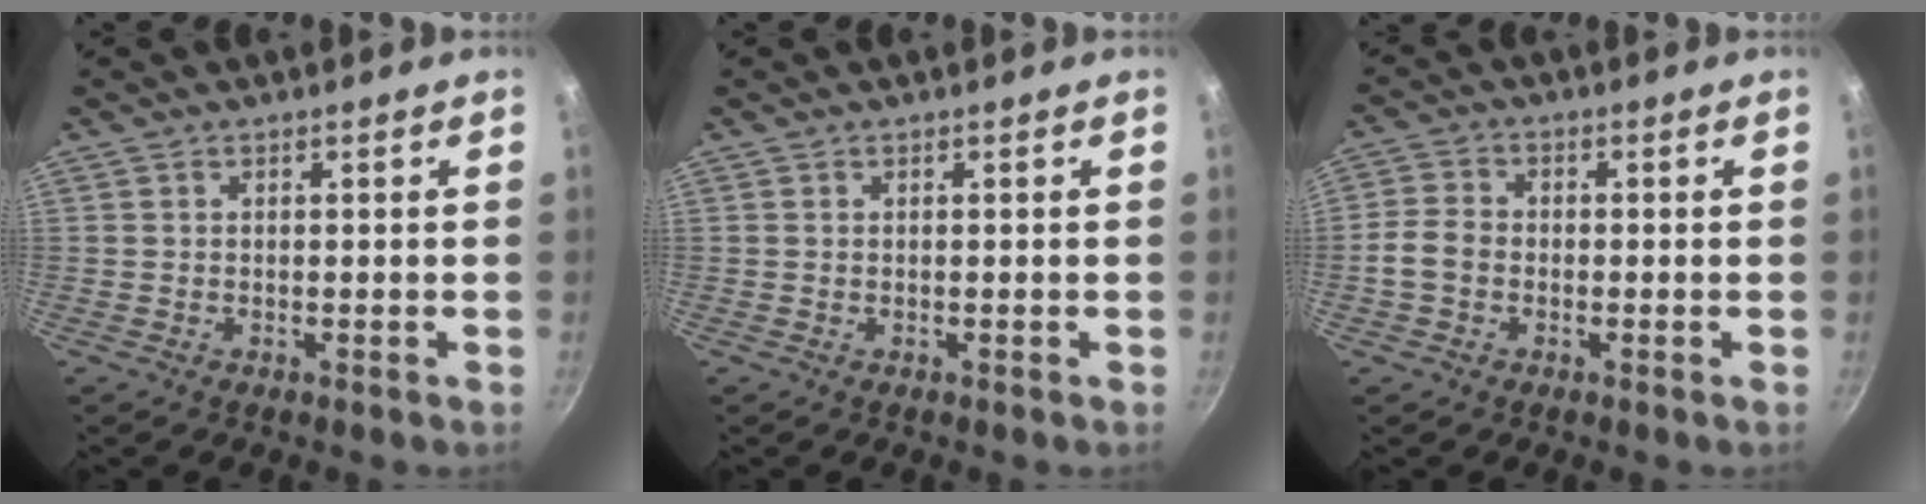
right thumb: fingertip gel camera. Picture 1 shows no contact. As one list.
[{"total": 0.0}, {"total": 4.8, "force": [-1.2, 3.7, 2.8], "torque": [-0.051, 0.016, -0.033]}]